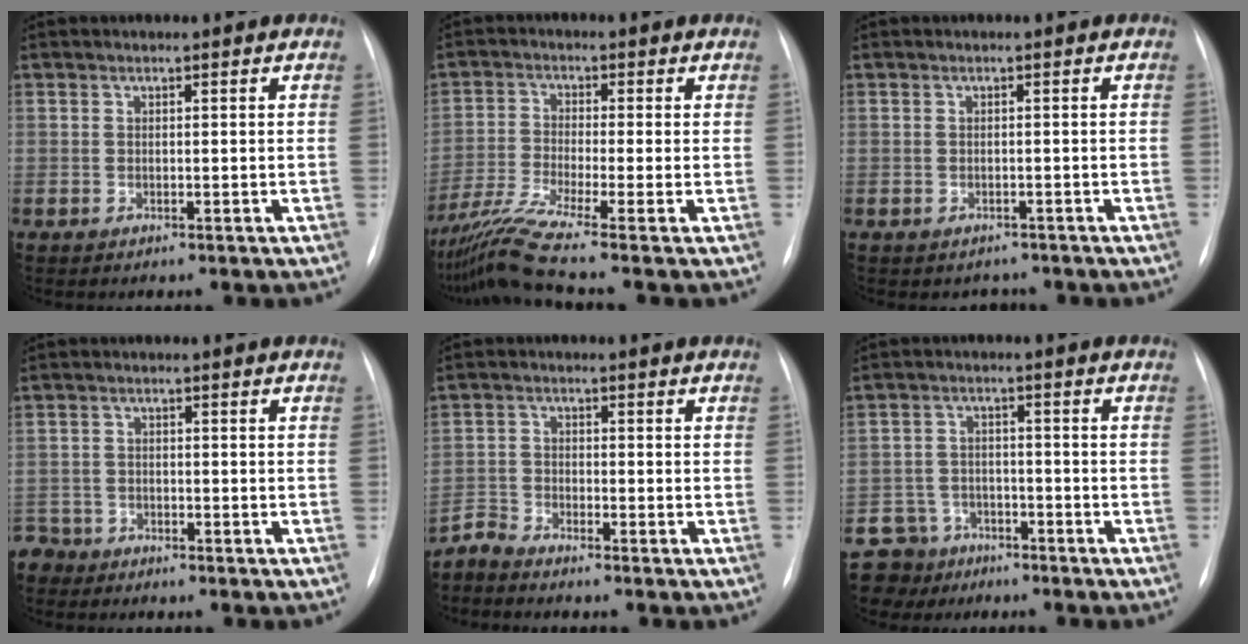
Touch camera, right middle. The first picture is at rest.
{"total": 8.7, "force": [-6.7, -2.4, 5.0], "torque": [-0.104, -0.022, -0.124]}
{"total": 1.8, "force": [-1.4, 1.0, 0.0], "torque": [-0.002, 0.008, -0.018]}
{"total": 3.4, "force": [-3.0, 1.4, -0.9], "torque": [0.016, -0.001, -0.063]}
{"total": 2.8, "force": [-2.7, -0.4, -0.5], "torque": [0.011, -0.018, -0.058]}
{"total": 6.6, "force": [-5.0, 4.2, -0.8], "torque": [0.016, 0.011, -0.087]}